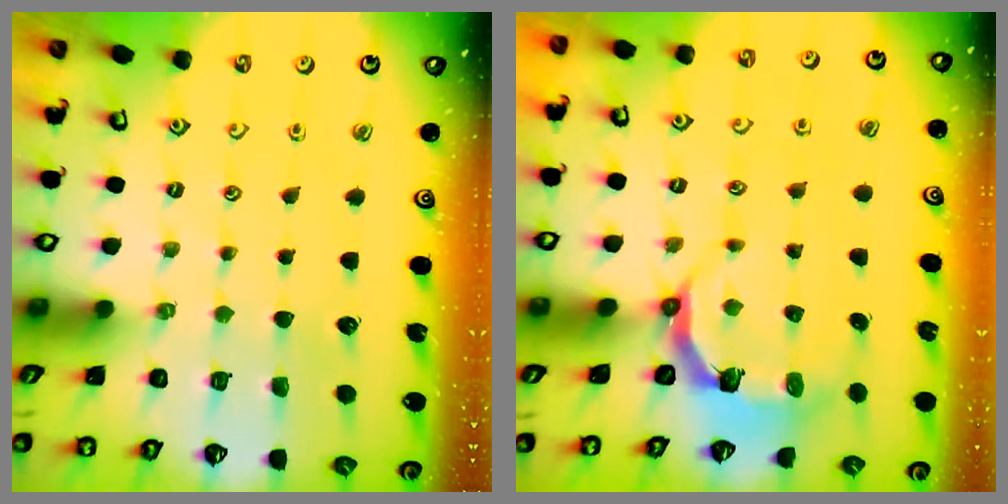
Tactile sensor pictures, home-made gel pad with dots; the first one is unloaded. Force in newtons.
{"total": 4.8, "press": 3.2, "slide": 3.6}